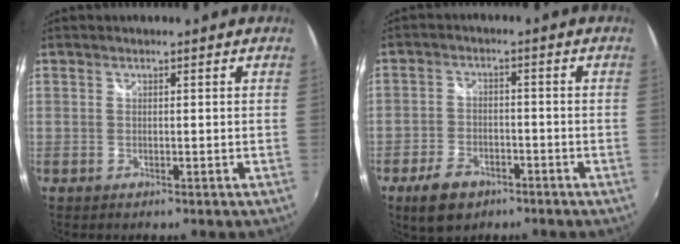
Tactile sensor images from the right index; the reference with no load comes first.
{"total": 8.0, "force": [-5.1, 4.7, 4.0], "torque": [-0.104, 0.001, -0.086]}